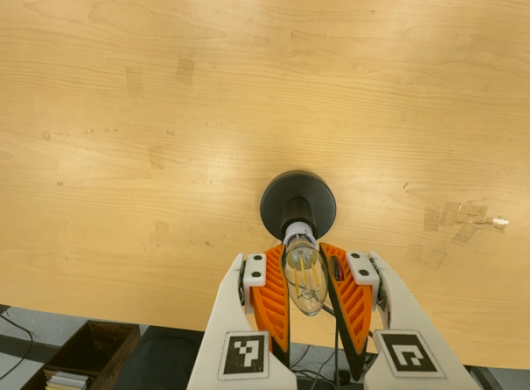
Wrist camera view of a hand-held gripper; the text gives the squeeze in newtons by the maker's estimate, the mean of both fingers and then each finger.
{"total": 20.4, "left": 19.8, "right": 20.9}